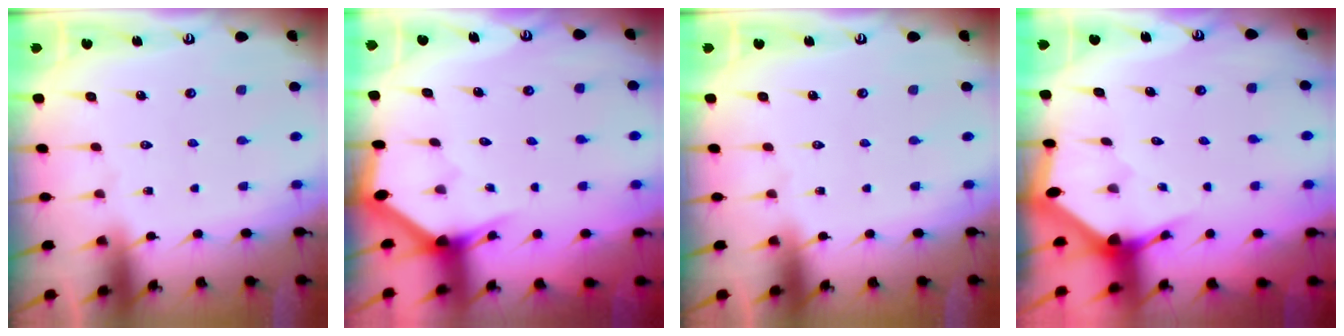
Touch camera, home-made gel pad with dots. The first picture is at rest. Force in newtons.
{"total": 3.0, "press": 3.0, "slide": 0.1}
{"total": 0.0}
{"total": 3.0, "press": 3.0, "slide": 0.1}